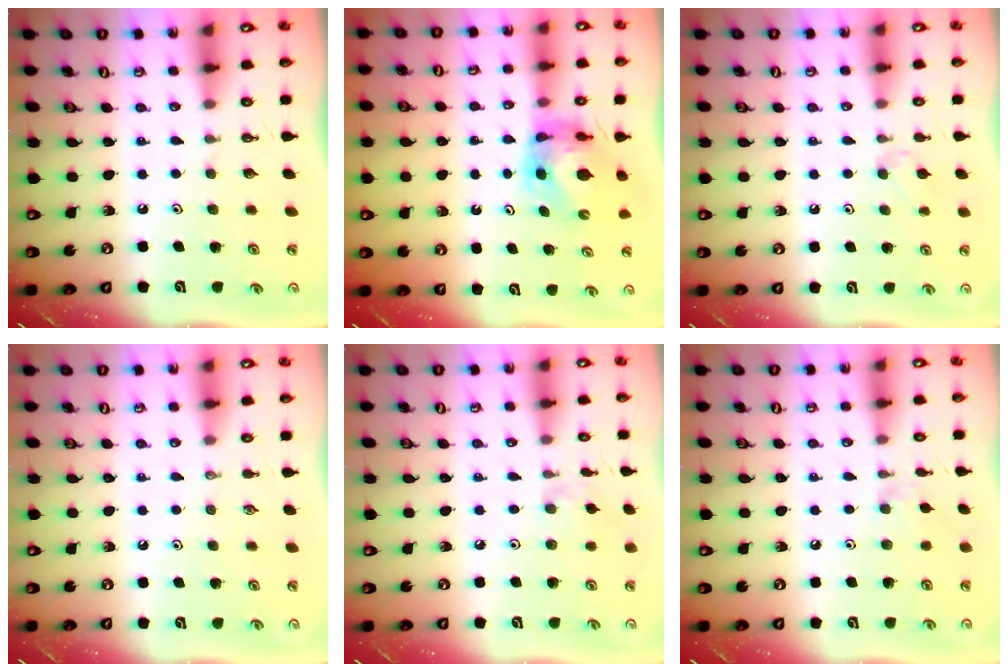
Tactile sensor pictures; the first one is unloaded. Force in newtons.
{"total": 6.0, "press": 6.0, "slide": 0.6}
{"total": 3.2, "press": 3.2, "slide": 0.5}
{"total": 0.0}
{"total": 3.4, "press": 3.3, "slide": 0.5}
{"total": 3.0, "press": 2.9, "slide": 0.5}